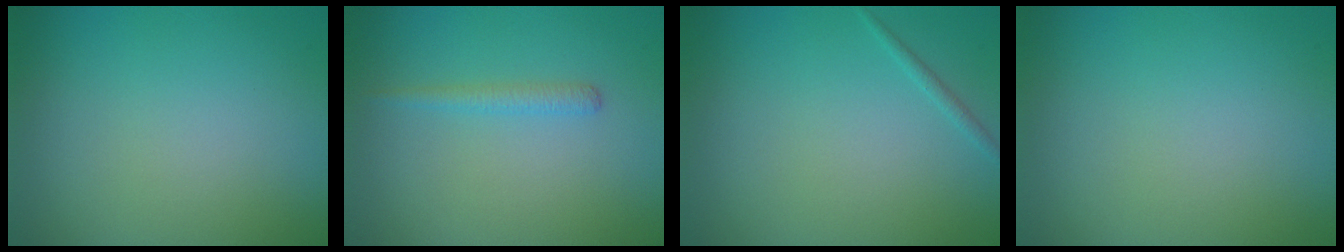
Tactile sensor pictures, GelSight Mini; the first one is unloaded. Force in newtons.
{"total": 1.3, "press": 1.3, "slide": 0.0}
{"total": 0.6, "press": 0.6, "slide": 0.0}
{"total": 0.0}